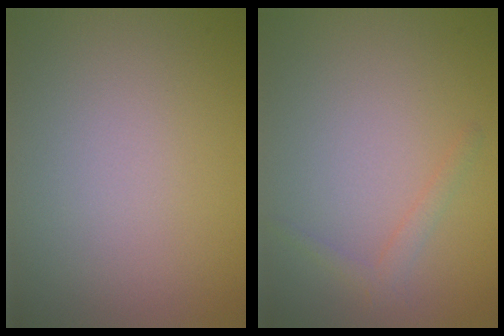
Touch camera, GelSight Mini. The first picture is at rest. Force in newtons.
{"total": 1.3, "press": 1.3, "slide": 0.1}